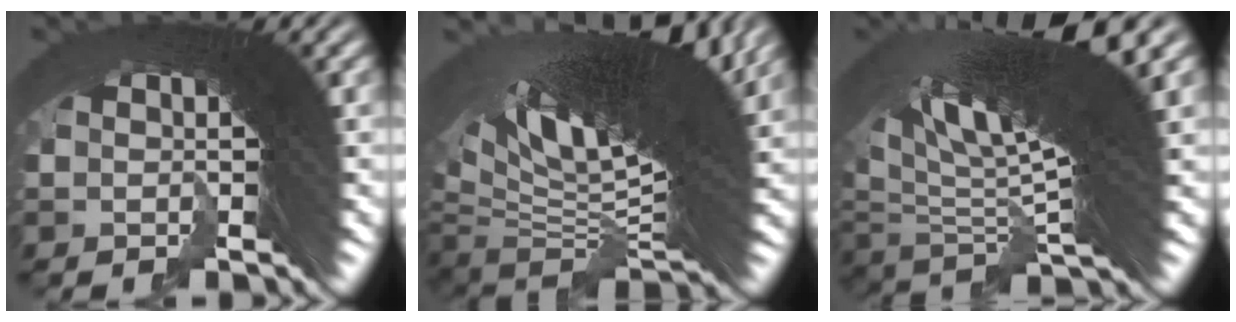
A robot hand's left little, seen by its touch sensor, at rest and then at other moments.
{"total": 17.3, "force": [3.7, 6.9, 15.5], "torque": [-0.256, -0.006, 0.076]}
{"total": 14.9, "force": [4.8, 4.0, 13.6], "torque": [-0.214, 0.028, 0.085]}